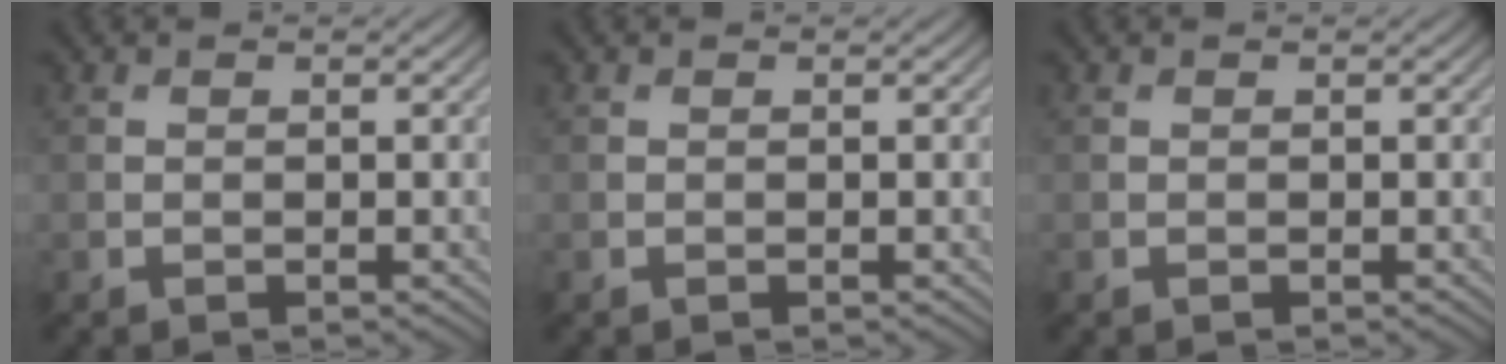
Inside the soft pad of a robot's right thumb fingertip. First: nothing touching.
{"total": 0.0}
{"total": 0.0}